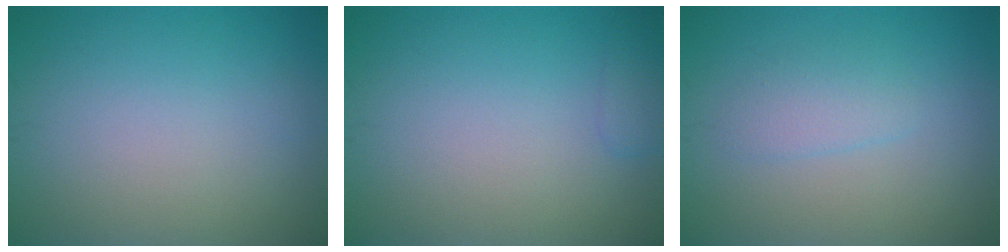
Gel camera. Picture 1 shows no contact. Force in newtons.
{"total": 1.1, "press": 1.1, "slide": 0.1}
{"total": 1.8, "press": 1.8, "slide": 0.2}